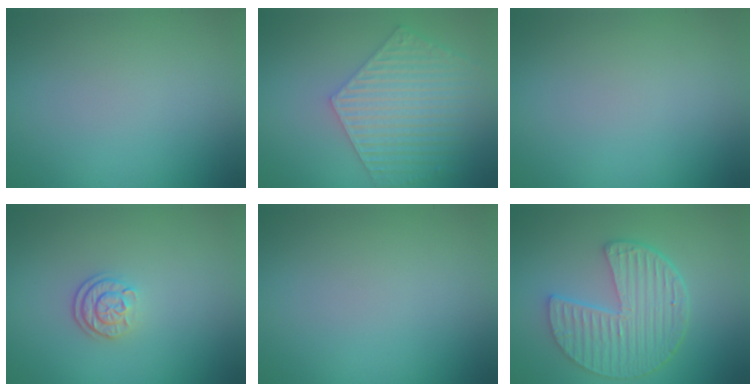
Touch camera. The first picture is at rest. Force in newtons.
{"total": 6.2, "press": 4.5, "slide": 4.2}
{"total": 0.0}
{"total": 2.1, "press": 1.8, "slide": 1.2}
{"total": 0.0}
{"total": 6.4, "press": 4.8, "slide": 4.2}